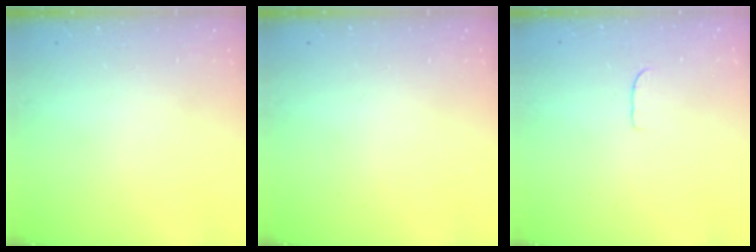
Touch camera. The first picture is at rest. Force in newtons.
{"total": 0.0}
{"total": 3.6, "press": 3.6, "slide": 0.2}